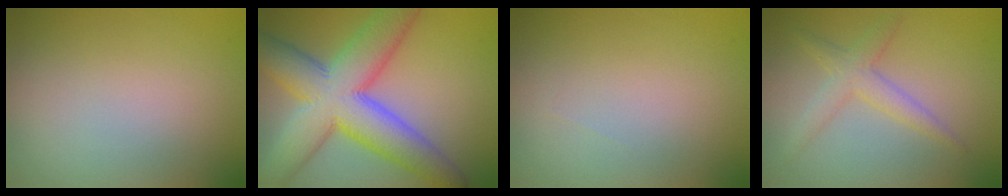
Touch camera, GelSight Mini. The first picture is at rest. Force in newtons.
{"total": 11.2, "press": 11.2, "slide": 0.4}
{"total": 0.0}
{"total": 2.5, "press": 2.5, "slide": 0.1}